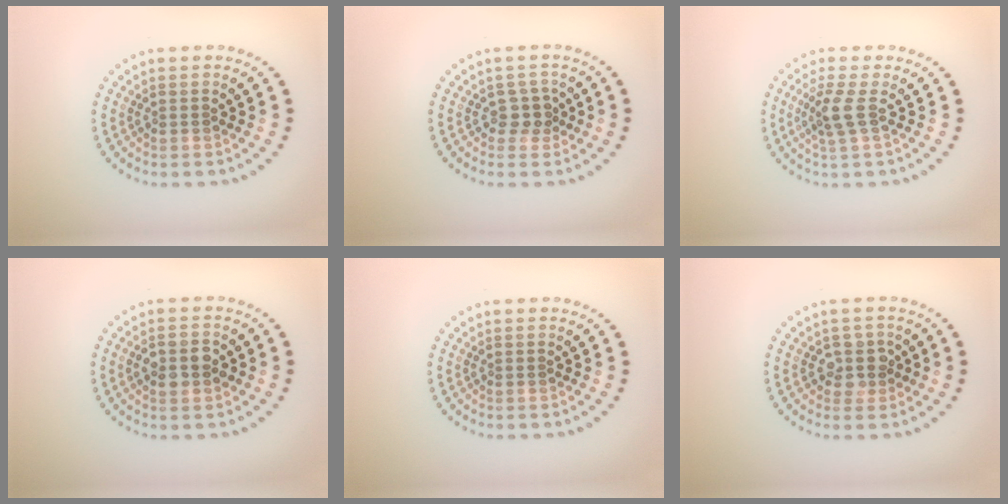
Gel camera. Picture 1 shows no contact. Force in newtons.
{"total": 1.6, "press": 1.3, "slide": 0.9}
{"total": 2.2, "press": 1.8, "slide": 1.3}
{"total": 2.7, "press": 2.7, "slide": 0.1}
{"total": 0.0}
{"total": 2.3, "press": 2.0, "slide": 1.1}